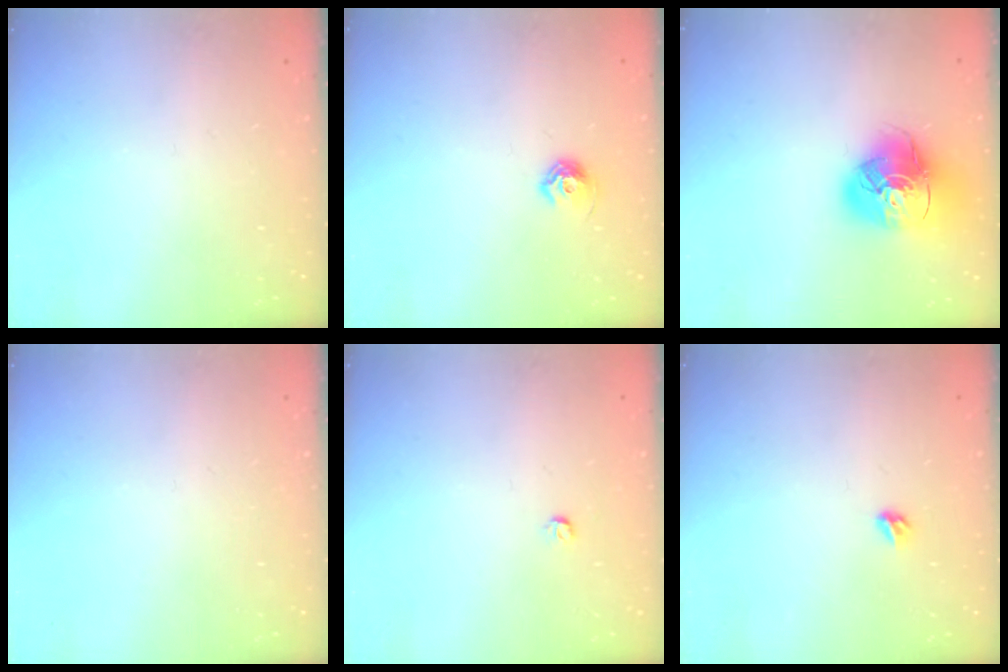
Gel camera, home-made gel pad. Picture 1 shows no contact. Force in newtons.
{"total": 6.1, "press": 6.0, "slide": 1.1}
{"total": 15.6, "press": 15.5, "slide": 1.6}
{"total": 0.0}
{"total": 3.2, "press": 3.2, "slide": 0.4}
{"total": 3.5, "press": 3.4, "slide": 0.7}